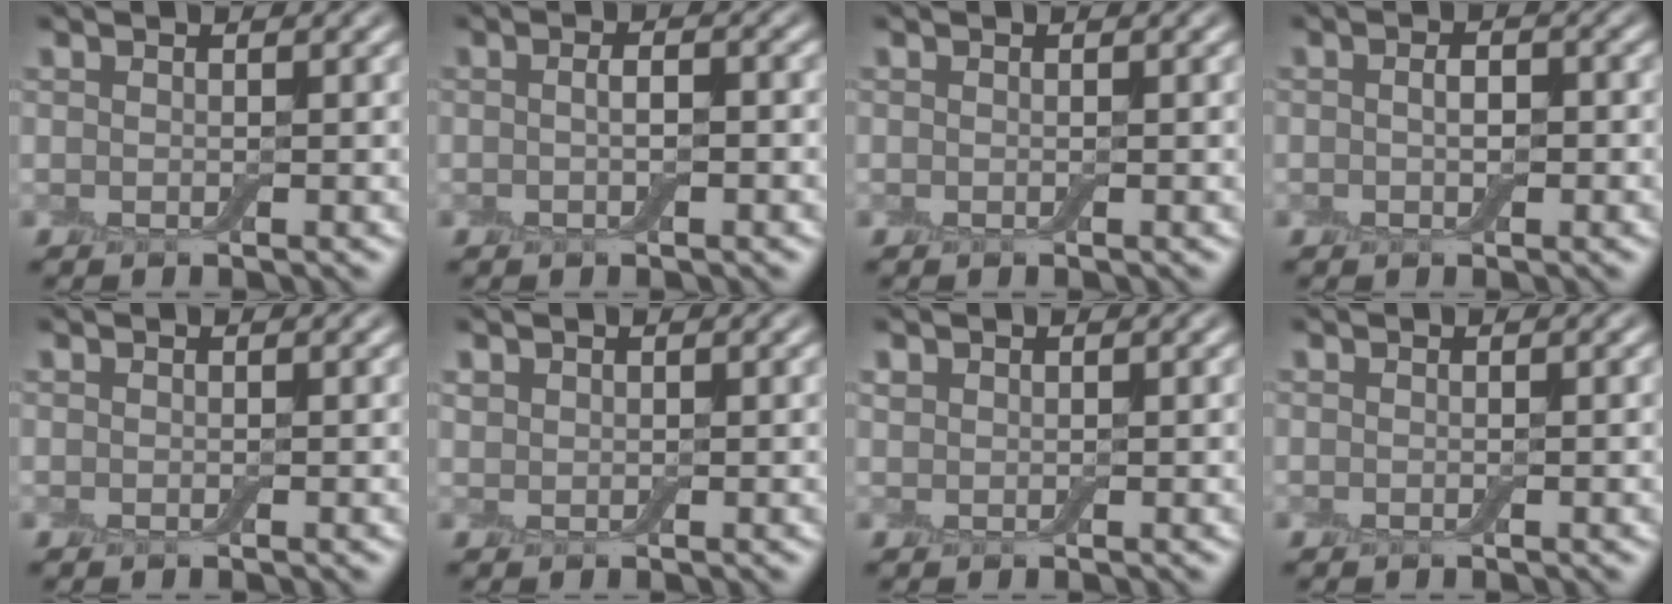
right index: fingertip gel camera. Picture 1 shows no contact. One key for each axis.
{"total": 1.9, "fx": 0.0, "fy": 0.8, "fz": 1.7, "tx": -0.016, "ty": -0.005, "tz": -0.008}
{"total": 0.0}
{"total": 1.8, "fx": 0.0, "fy": 1.0, "fz": 1.5, "tx": -0.016, "ty": 0.000, "tz": -0.004}
{"total": 0.0}
{"total": 0.7, "fx": 0.6, "fy": 0.4, "fz": 0.1, "tx": -0.003, "ty": 0.001, "tz": 0.014}
{"total": 0.6, "fx": 0.5, "fy": 0.4, "fz": 0.1, "tx": -0.003, "ty": 0.002, "tz": 0.012}
{"total": 0.0}